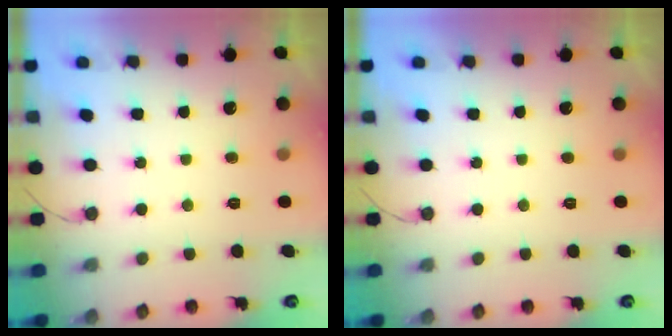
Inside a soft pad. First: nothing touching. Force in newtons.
{"total": 0.0}